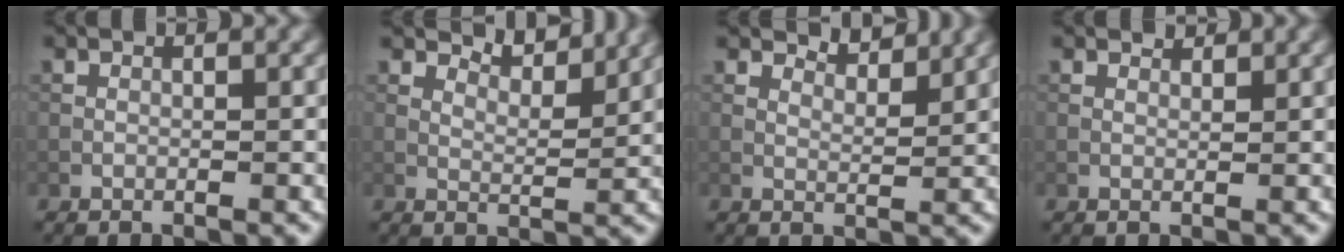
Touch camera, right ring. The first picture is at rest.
{"total": 3.8, "force": [3.5, 0.6, 1.3], "torque": [-0.031, -0.008, 0.051]}
{"total": 2.8, "force": [2.6, 0.5, 0.8], "torque": [-0.021, -0.007, 0.039]}
{"total": 1.0, "force": [0.9, 0.3, 0.3], "torque": [-0.010, -0.002, 0.014]}